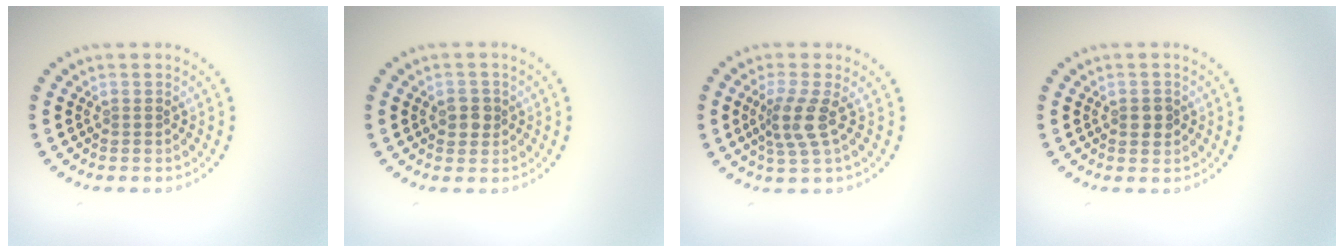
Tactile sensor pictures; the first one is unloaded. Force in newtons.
{"total": 1.8, "press": 1.8, "slide": 0.4}
{"total": 2.9, "press": 2.2, "slide": 1.9}
{"total": 1.5, "press": 1.5, "slide": 0.0}